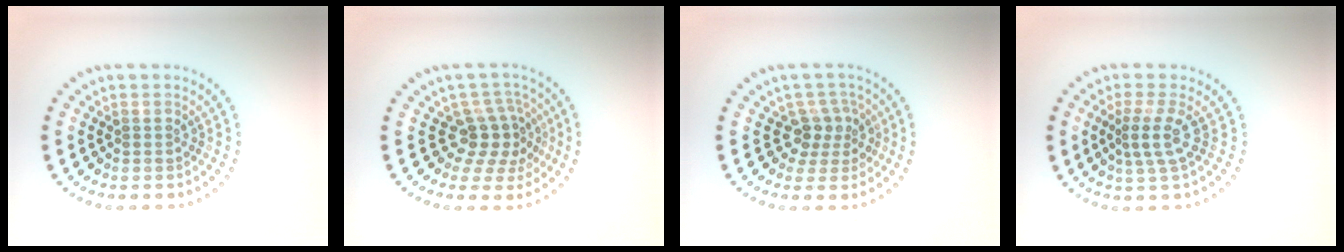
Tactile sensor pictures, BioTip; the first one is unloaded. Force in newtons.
{"total": 3.6, "press": 2.7, "slide": 2.4}
{"total": 2.6, "press": 2.0, "slide": 1.7}
{"total": 2.6, "press": 1.9, "slide": 1.8}